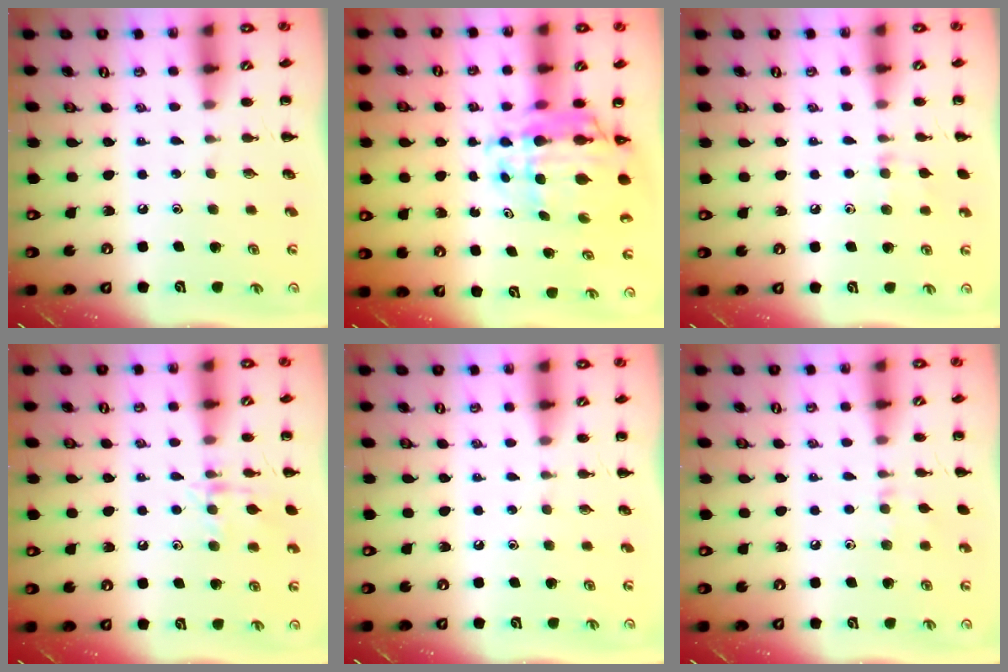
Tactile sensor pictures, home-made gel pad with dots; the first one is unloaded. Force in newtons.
{"total": 10.8, "press": 10.3, "slide": 3.5}
{"total": 6.6, "press": 6.3, "slide": 2.0}
{"total": 10.2, "press": 10.2, "slide": 0.7}
{"total": 0.0}
{"total": 5.4, "press": 5.1, "slide": 2.0}